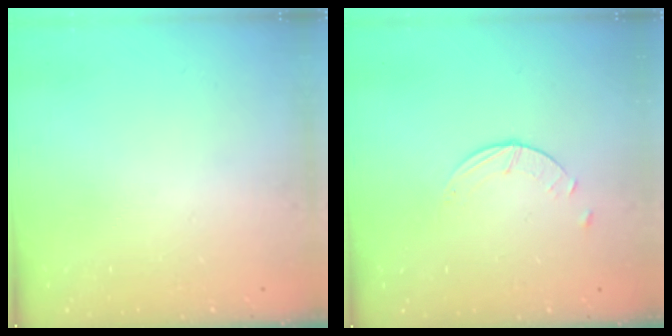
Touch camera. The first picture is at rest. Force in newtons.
{"total": 0.9, "press": 0.9, "slide": 0.1}